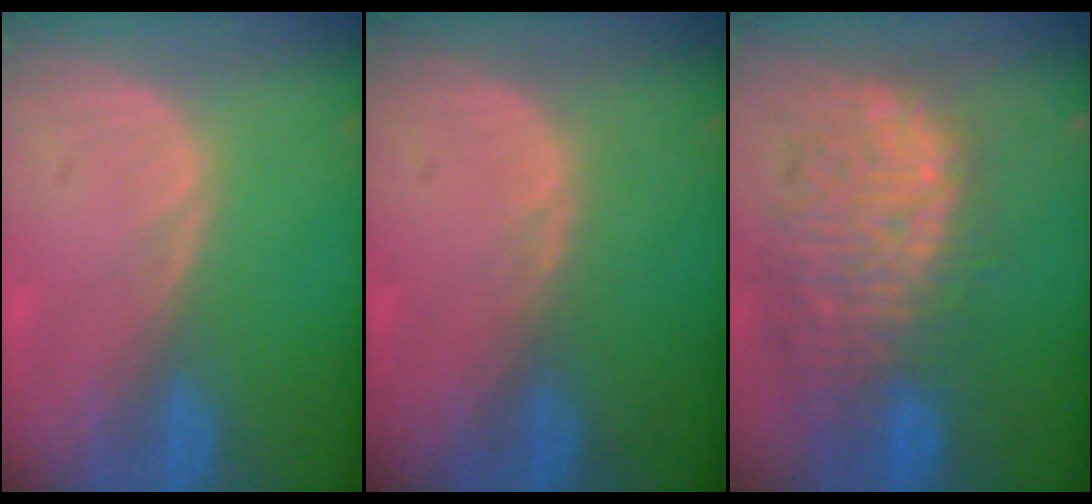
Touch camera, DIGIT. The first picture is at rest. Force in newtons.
{"total": 0.6, "press": 0.5, "slide": 0.3}
{"total": 12.2, "press": 10.9, "slide": 5.5}